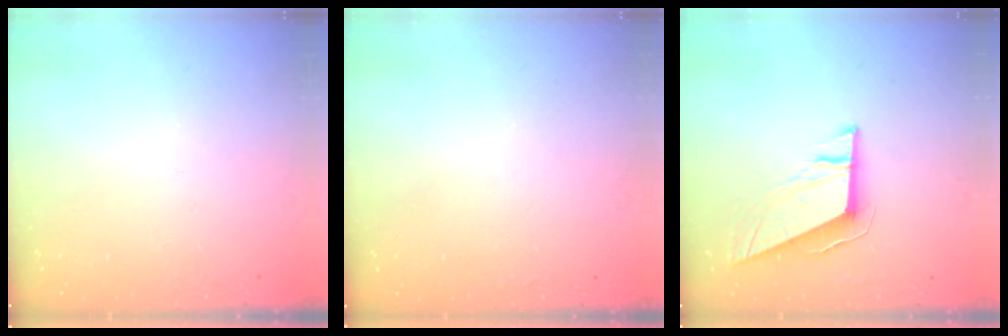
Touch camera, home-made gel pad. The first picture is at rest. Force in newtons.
{"total": 1.6, "press": 1.6, "slide": 0.0}
{"total": 9.9, "press": 9.7, "slide": 2.0}